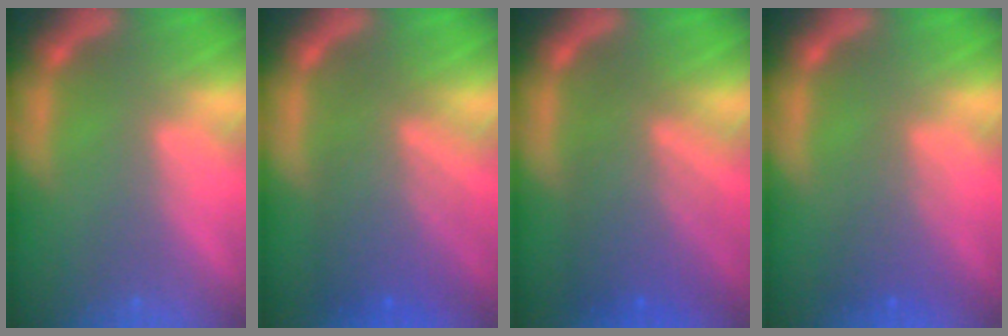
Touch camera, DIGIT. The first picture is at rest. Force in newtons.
{"total": 7.1}
{"total": 7.1}
{"total": 2.9}